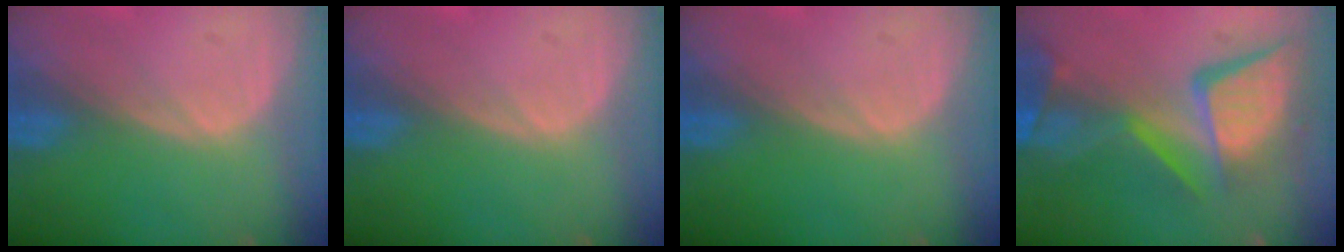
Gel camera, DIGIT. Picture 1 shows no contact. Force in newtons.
{"total": 0.0}
{"total": 0.0}
{"total": 13.9, "press": 11.3, "slide": 8.0}